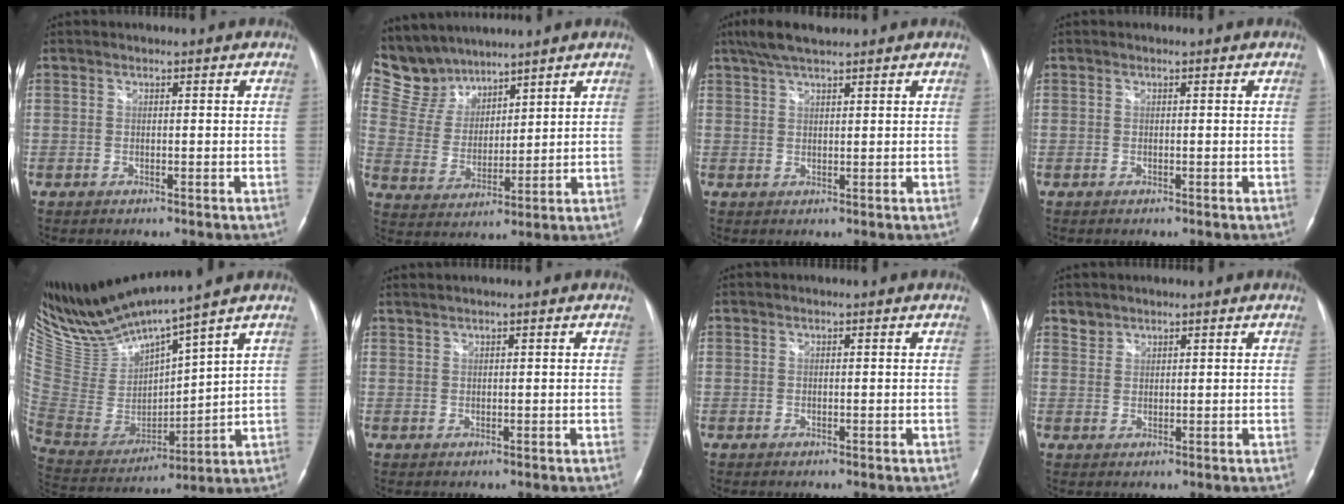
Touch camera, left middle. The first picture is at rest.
{"total": 8.5, "force": [7.9, 3.0, 0.1], "torque": [-0.022, 0.018, 0.175]}
{"total": 5.4, "force": [4.4, 0.8, 3.0], "torque": [-0.063, 0.021, 0.084]}
{"total": 0.0}
{"total": 15.2, "force": [13.1, -0.5, 7.6], "torque": [-0.153, -0.019, 0.267]}
{"total": 1.2, "force": [1.1, -0.1, 0.4], "torque": [-0.012, 0.011, 0.026]}
{"total": 0.0}
{"total": 1.6, "force": [1.4, 0.8, -0.3], "torque": [0.011, 0.007, 0.023]}